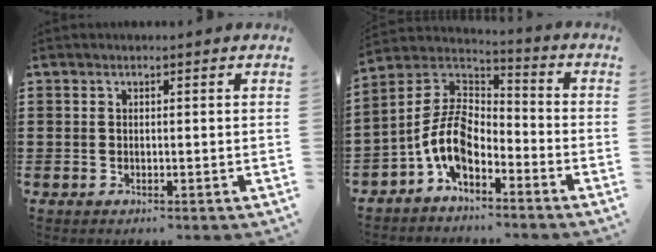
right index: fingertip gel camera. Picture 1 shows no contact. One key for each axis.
{"total": 9.1, "fx": -4.3, "fy": 4.6, "fz": 6.5, "tx": -0.167, "ty": -0.012, "tz": -0.095}